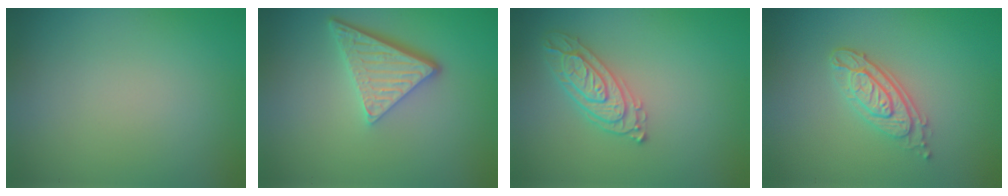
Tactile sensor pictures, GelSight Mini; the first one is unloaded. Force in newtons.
{"total": 4.9, "press": 3.5, "slide": 3.5}
{"total": 3.0, "press": 2.9, "slide": 0.7}
{"total": 3.3, "press": 2.7, "slide": 1.9}